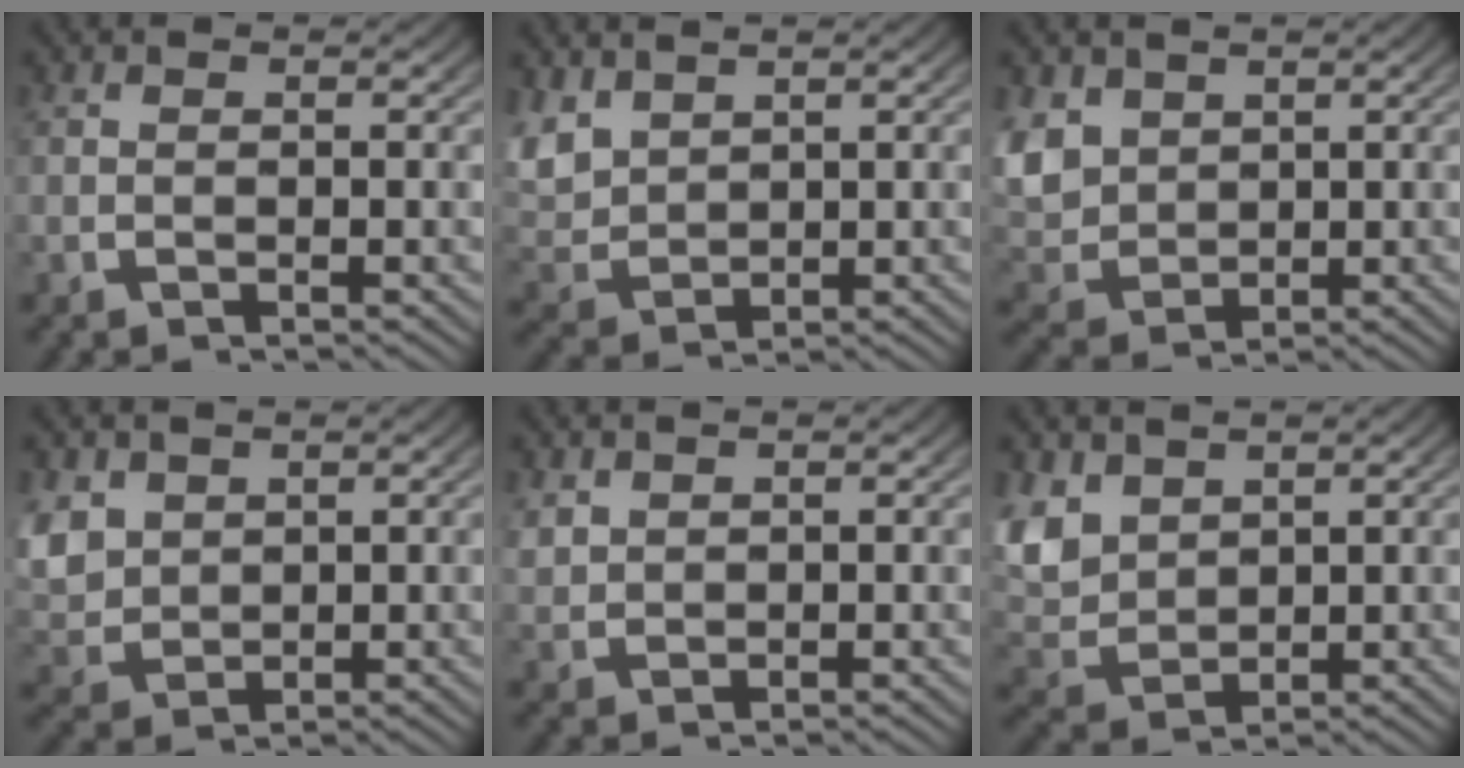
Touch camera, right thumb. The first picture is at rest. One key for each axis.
{"total": 4.6, "fx": 1.3, "fy": 3.5, "fz": 2.7, "tx": -0.087, "ty": -0.016, "tz": 0.043}
{"total": 5.9, "fx": 0.6, "fy": 4.9, "fz": 3.3, "tx": -0.108, "ty": -0.033, "tz": 0.038}
{"total": 5.0, "fx": 0.7, "fy": 4.2, "fz": 2.6, "tx": -0.088, "ty": -0.028, "tz": 0.037}
{"total": 1.8, "fx": 1.2, "fy": 1.2, "fz": 0.6, "tx": -0.015, "ty": 0.001, "tz": 0.032}
{"total": 6.0, "fx": 1.0, "fy": 4.7, "fz": 3.6, "tx": -0.114, "ty": -0.026, "tz": 0.041}